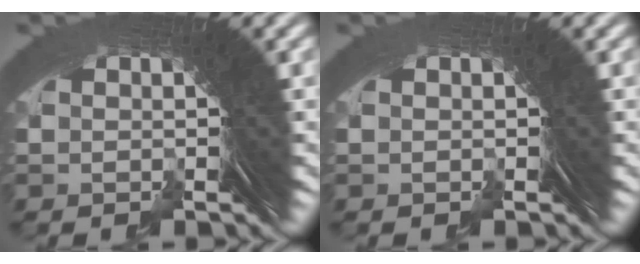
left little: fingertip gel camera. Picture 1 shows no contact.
{"total": 0.0}